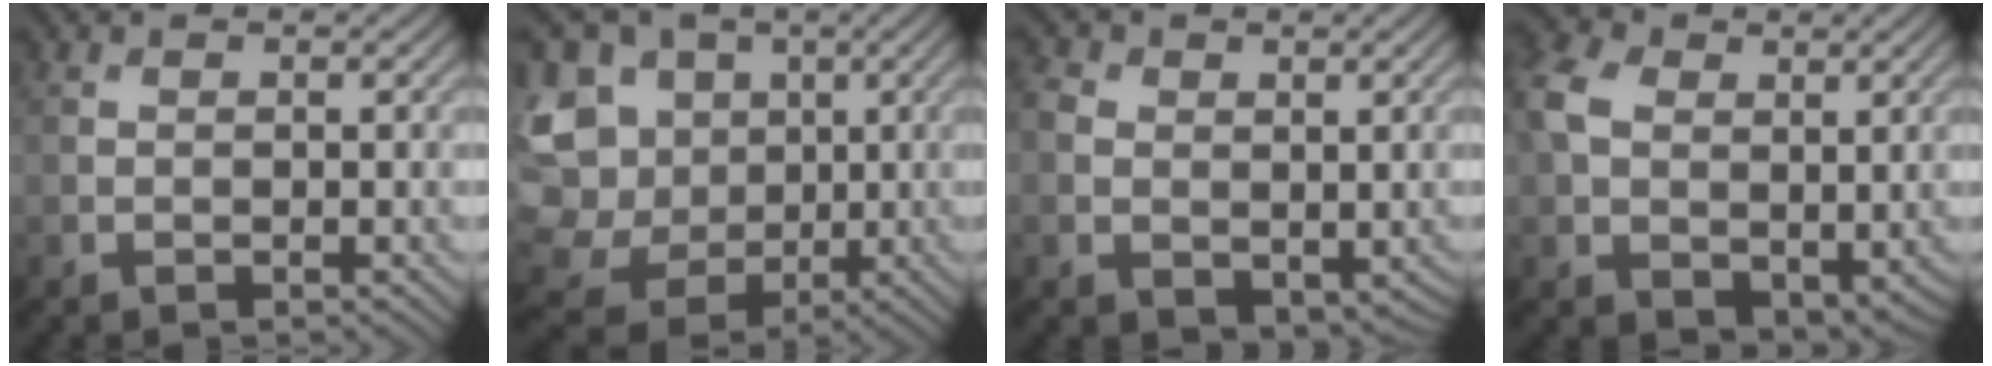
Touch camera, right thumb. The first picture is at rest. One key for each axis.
{"total": 17.6, "fx": 0.3, "fy": 15.9, "fz": 7.7, "tx": -0.267, "ty": -0.001, "tz": 0.006}
{"total": 4.9, "fx": 0.6, "fy": 4.0, "fz": 2.7, "tx": -0.075, "ty": -0.010, "tz": 0.015}
{"total": 9.4, "fx": 1.5, "fy": 6.8, "fz": 6.3, "tx": -0.180, "ty": -0.002, "tz": 0.027}